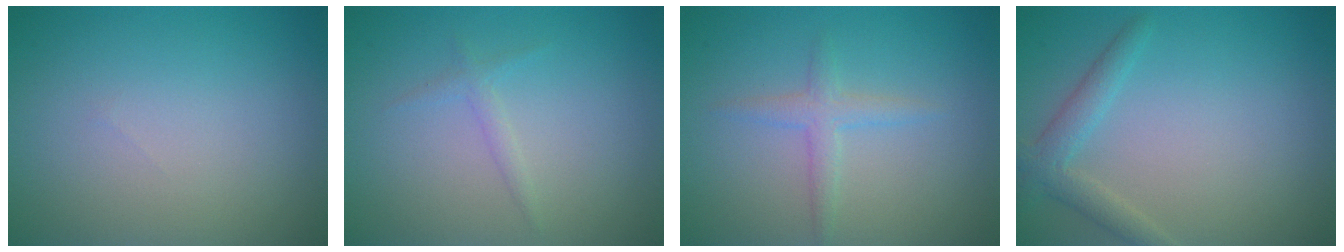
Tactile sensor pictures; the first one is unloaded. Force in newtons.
{"total": 1.0, "press": 1.0, "slide": 0.1}
{"total": 1.9, "press": 1.9, "slide": 0.1}
{"total": 2.4, "press": 2.4, "slide": 0.1}